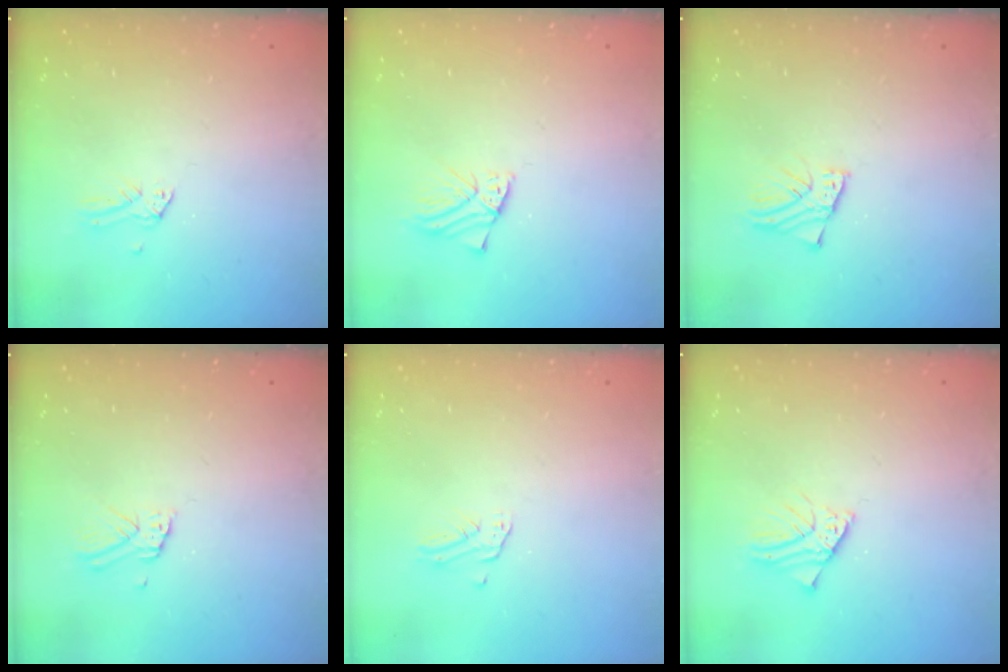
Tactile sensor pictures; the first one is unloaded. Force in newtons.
{"total": 1.7, "press": 1.7, "slide": 0.2}
{"total": 2.2, "press": 2.2, "slide": 0.1}
{"total": 2.9, "press": 2.9, "slide": 0.1}
{"total": 1.2, "press": 1.2, "slide": 0.0}
{"total": 2.6, "press": 2.6, "slide": 0.3}